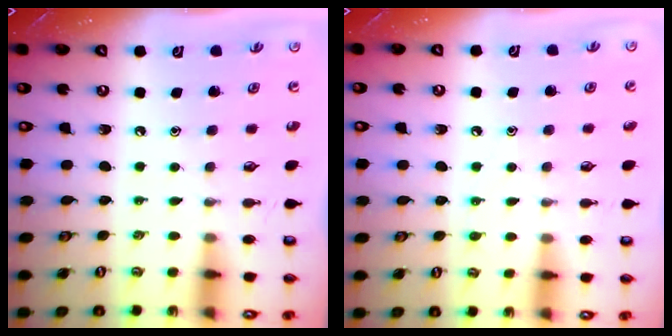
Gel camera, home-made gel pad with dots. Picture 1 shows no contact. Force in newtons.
{"total": 6.1, "press": 6.1, "slide": 0.6}